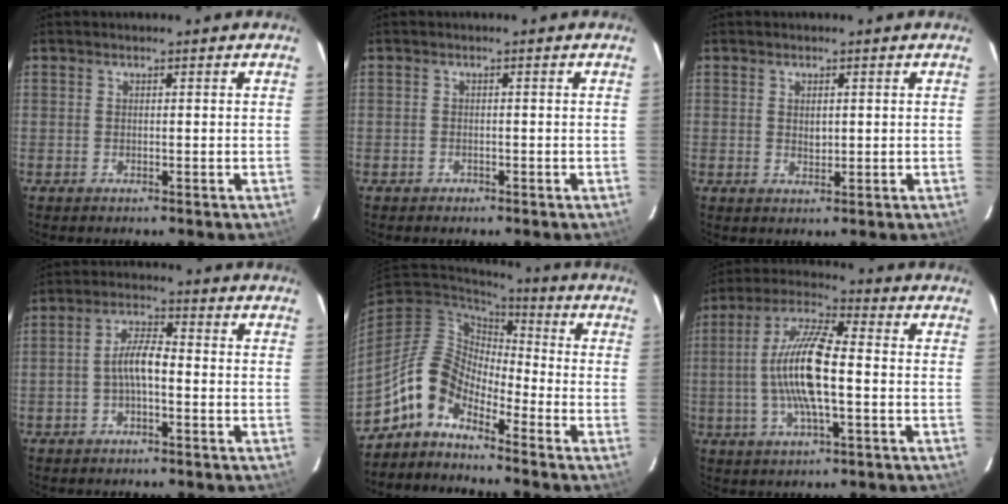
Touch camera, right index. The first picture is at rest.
{"total": 1.3, "force": [-0.9, 1.0, 0.1], "torque": [-0.001, 0.005, -0.012]}
{"total": 2.1, "force": [0.4, 1.3, 1.6], "torque": [-0.025, 0.001, 0.009]}
{"total": 5.4, "force": [-1.5, 1.9, 4.8], "torque": [-0.097, 0.016, -0.026]}
{"total": 9.4, "force": [-6.5, 4.9, 4.6], "torque": [-0.090, 0.026, -0.145]}
{"total": 13.7, "force": [-1.5, 3.2, 13.2], "torque": [-0.264, 0.006, -0.035]}